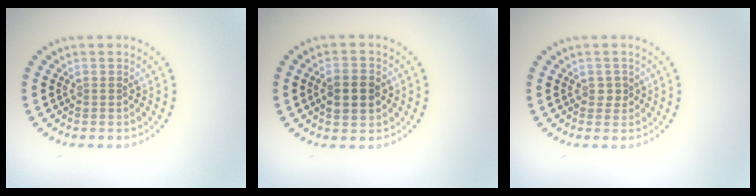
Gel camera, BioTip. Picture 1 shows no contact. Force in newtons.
{"total": 3.7, "press": 3.7, "slide": 0.1}
{"total": 0.9, "press": 0.8, "slide": 0.3}